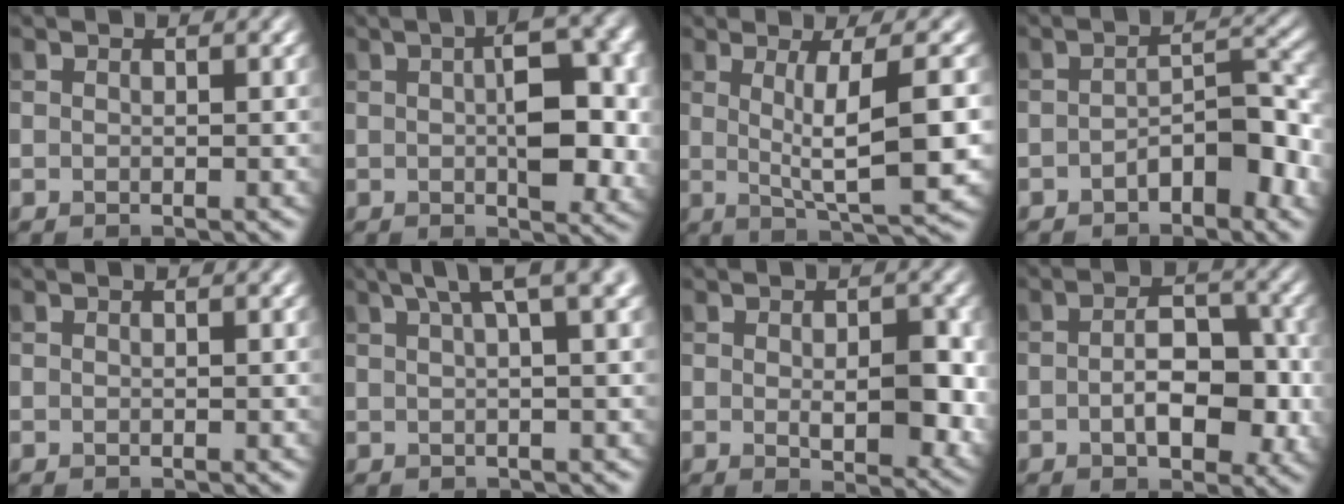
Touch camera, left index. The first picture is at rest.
{"total": 7.8, "force": [0.6, 3.4, 7.0], "torque": [-0.099, 0.001, 0.010]}
{"total": 7.4, "force": [0.5, 1.5, 7.2], "torque": [-0.106, -0.001, 0.013]}
{"total": 4.5, "force": [-1.8, 2.1, 3.5], "torque": [-0.050, 0.012, -0.029]}
{"total": 0.0}
{"total": 5.9, "force": [3.2, 1.4, 4.8], "torque": [-0.054, 0.023, 0.047]}
{"total": 6.2, "force": [-0.2, 3.0, 5.3], "torque": [-0.069, -0.013, 0.004]}
{"total": 5.7, "force": [-1.0, 3.0, 4.7], "torque": [-0.074, -0.003, -0.015]}